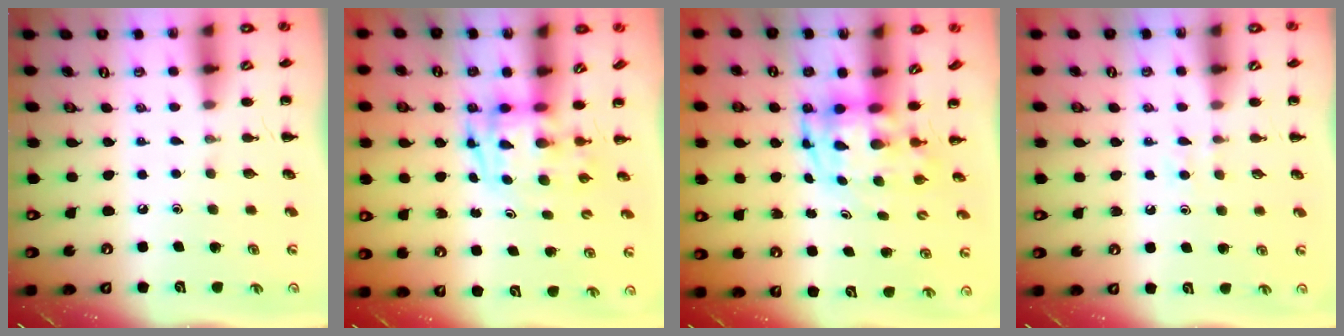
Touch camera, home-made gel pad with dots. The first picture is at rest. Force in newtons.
{"total": 3.3, "press": 3.2, "slide": 0.6}
{"total": 3.6, "press": 3.5, "slide": 0.8}
{"total": 2.6, "press": 2.5, "slide": 0.9}